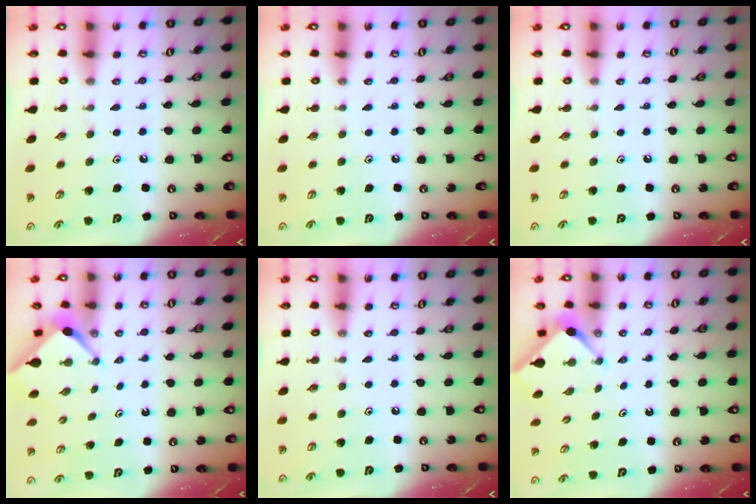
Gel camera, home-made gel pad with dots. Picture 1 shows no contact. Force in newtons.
{"total": 0.0}
{"total": 0.0}
{"total": 2.4, "press": 2.4, "slide": 0.2}
{"total": 0.0}
{"total": 3.1, "press": 3.1, "slide": 0.3}